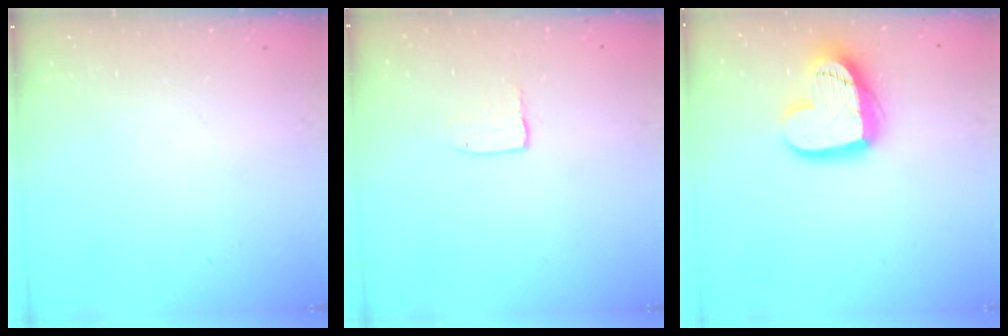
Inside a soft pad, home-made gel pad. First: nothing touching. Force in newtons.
{"total": 3.4, "press": 3.4, "slide": 0.2}
{"total": 16.1, "press": 16.1, "slide": 1.0}